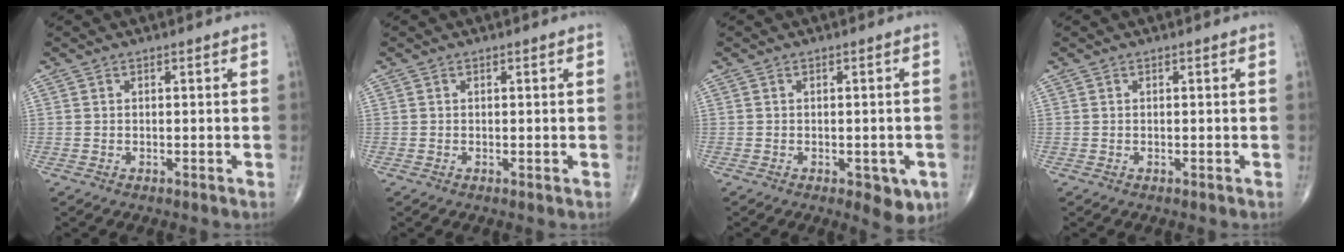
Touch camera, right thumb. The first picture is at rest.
{"total": 0.0}
{"total": 5.3, "force": [-2.1, 2.5, 4.2], "torque": [-0.033, -0.003, -0.020]}
{"total": 0.0}